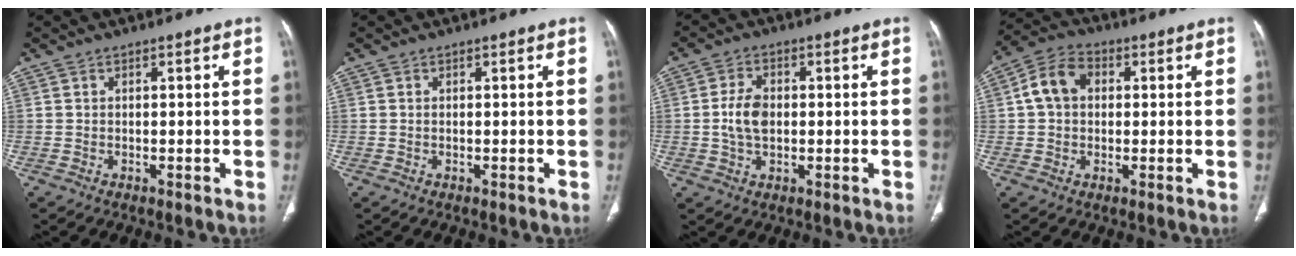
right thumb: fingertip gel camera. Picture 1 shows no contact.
{"total": 0.0}
{"total": 5.8, "force": [0.0, 3.7, 4.5], "torque": [-0.087, 0.006, -0.002]}
{"total": 7.8, "force": [1.2, 5.9, 4.9], "torque": [-0.085, 0.021, 0.013]}